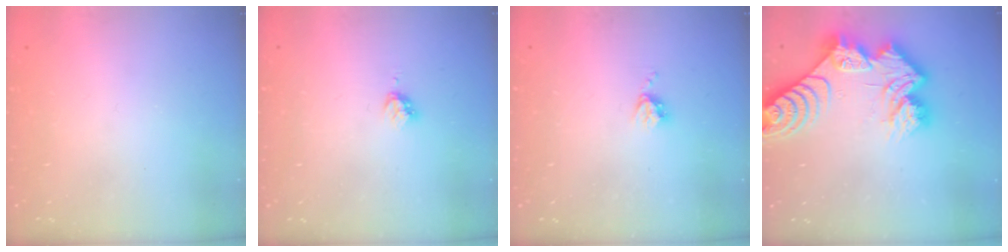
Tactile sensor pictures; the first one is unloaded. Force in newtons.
{"total": 2.9, "press": 2.8, "slide": 0.4}
{"total": 3.8, "press": 3.7, "slide": 0.5}
{"total": 17.3, "press": 17.2, "slide": 1.7}